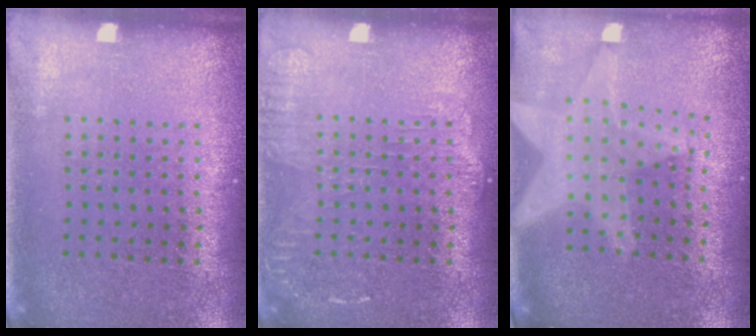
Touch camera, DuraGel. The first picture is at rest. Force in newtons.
{"total": 1.6, "press": 1.5, "slide": 0.3}
{"total": 2.2, "press": 1.8, "slide": 1.2}